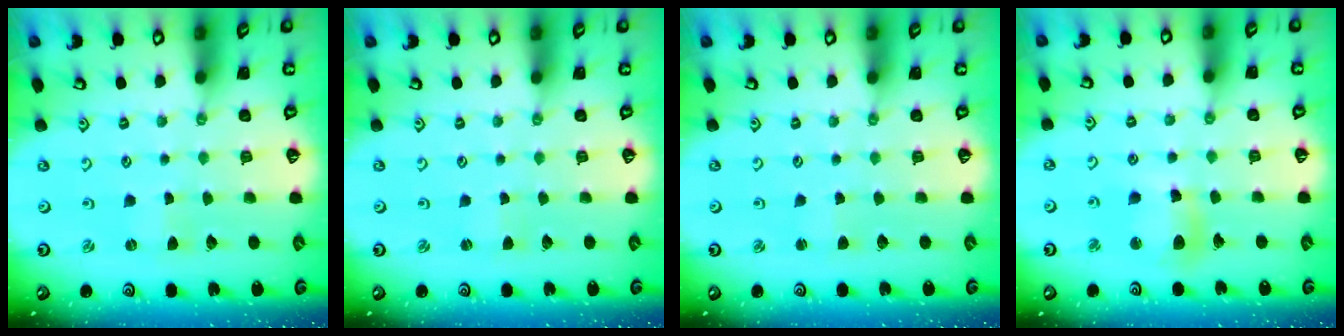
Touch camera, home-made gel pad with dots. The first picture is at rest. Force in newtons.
{"total": 1.2, "press": 1.2, "slide": 0.2}
{"total": 1.8, "press": 1.8, "slide": 0.2}
{"total": 11.3, "press": 11.2, "slide": 1.5}